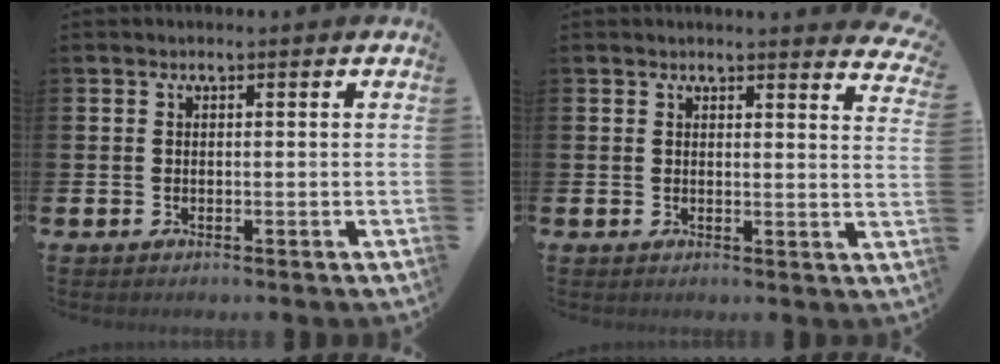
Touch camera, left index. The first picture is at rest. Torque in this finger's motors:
{"motor_torque": [0.94, -1.20, 0.11, 0.02]}